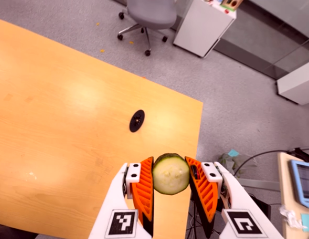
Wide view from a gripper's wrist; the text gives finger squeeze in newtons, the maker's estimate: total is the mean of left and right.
{"total": 10.3, "left": 9.2, "right": 11.4}